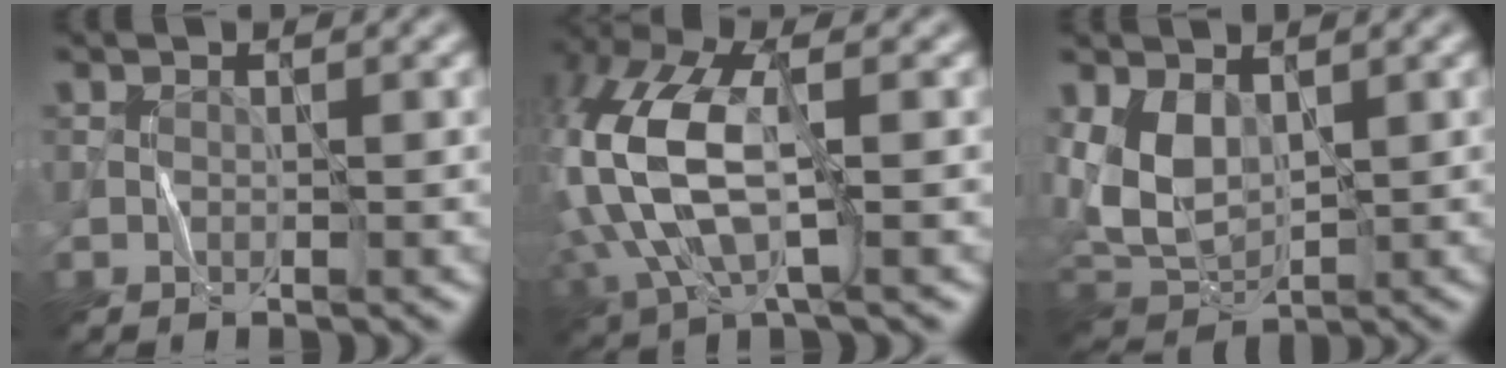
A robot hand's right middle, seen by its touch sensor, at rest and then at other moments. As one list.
[{"total": 10.8, "force": [0.1, 5.0, 9.6], "torque": [-0.233, 0.010, -0.006]}, {"total": 5.6, "force": [1.4, 3.6, 4.2], "torque": [-0.100, -0.010, 0.030]}]